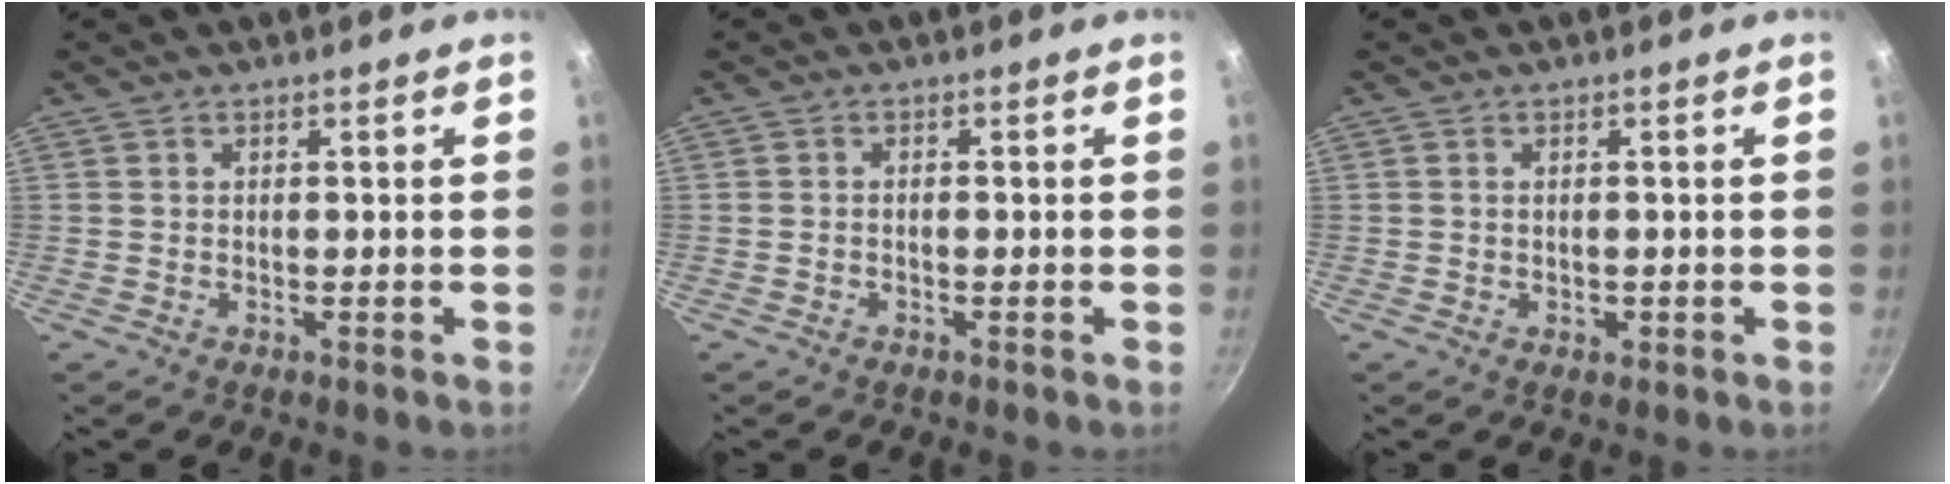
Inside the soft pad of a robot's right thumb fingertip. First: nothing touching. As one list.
[{"total": 0.7, "force": [-0.4, 0.4, 0.4], "torque": [-0.010, 0.005, -0.009]}, {"total": 1.2, "force": [-0.2, 0.9, 0.8], "torque": [-0.009, 0.000, -0.003]}]